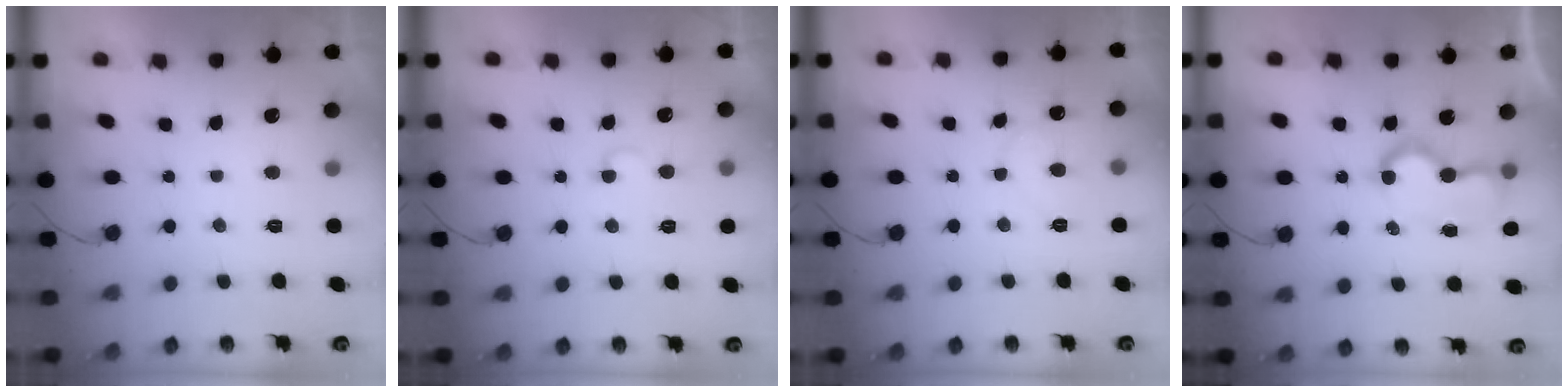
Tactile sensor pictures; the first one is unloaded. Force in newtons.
{"total": 4.4, "press": 4.3, "slide": 0.5}
{"total": 6.1, "press": 6.1, "slide": 0.5}
{"total": 8.5, "press": 8.5, "slide": 0.2}